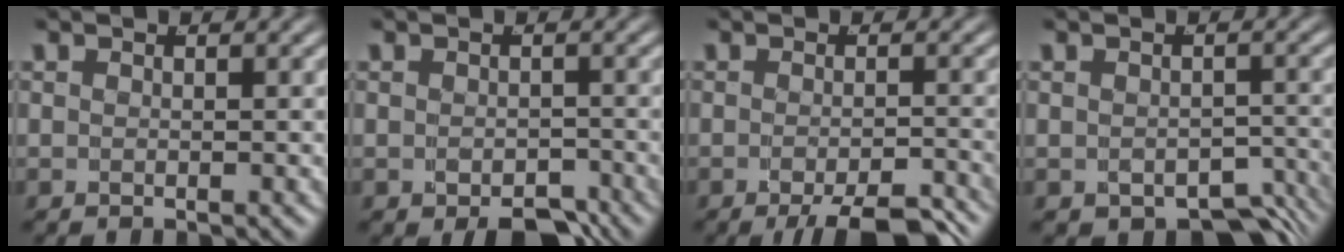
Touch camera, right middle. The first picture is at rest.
{"total": 3.1, "force": [-2.3, 1.2, 1.8], "torque": [-0.023, -0.018, -0.028]}
{"total": 5.9, "force": [-4.4, 1.4, 3.6], "torque": [-0.040, -0.012, -0.064]}
{"total": 6.7, "force": [-5.4, 3.2, 2.5], "torque": [-0.019, -0.022, -0.075]}